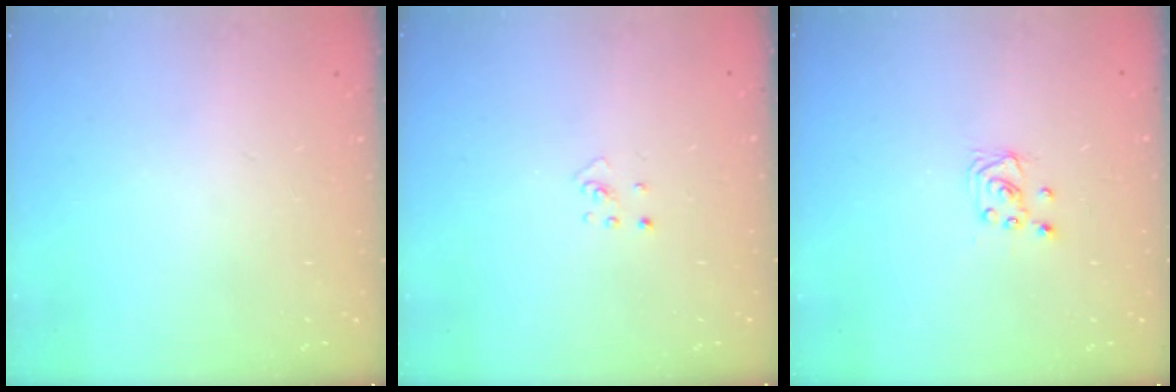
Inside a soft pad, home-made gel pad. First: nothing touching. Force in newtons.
{"total": 2.0, "press": 2.0, "slide": 0.3}
{"total": 2.0, "press": 2.0, "slide": 0.2}